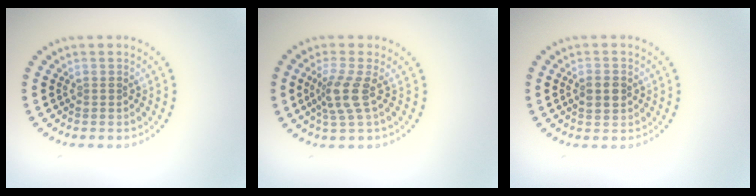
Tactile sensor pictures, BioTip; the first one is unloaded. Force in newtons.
{"total": 2.8, "press": 2.1, "slide": 1.8}
{"total": 2.4, "press": 2.4, "slide": 0.0}